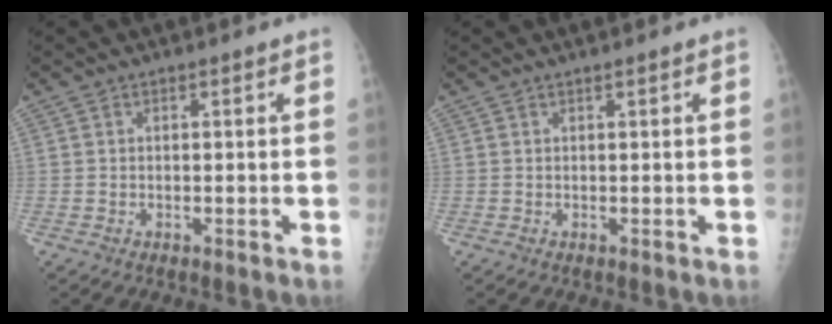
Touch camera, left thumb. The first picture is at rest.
{"total": 0.0}